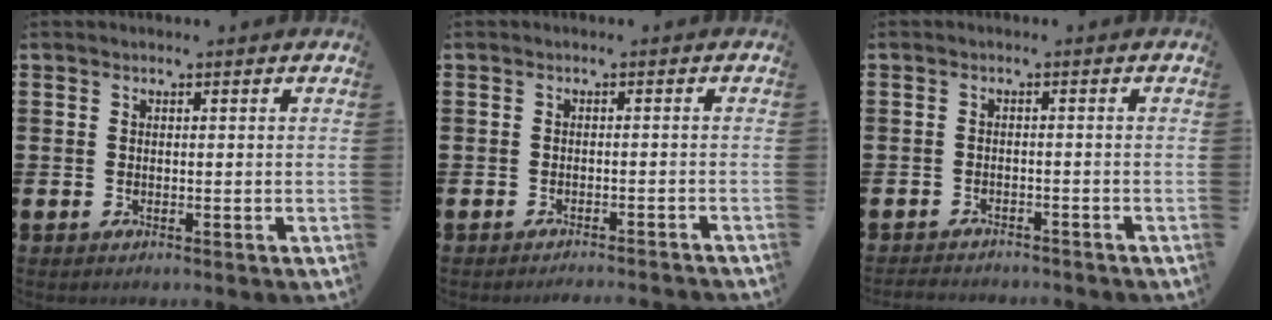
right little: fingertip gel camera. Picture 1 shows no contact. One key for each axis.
{"total": 1.2, "fx": -1.1, "fy": -0.2, "fz": 0.0, "tx": -0.001, "ty": 0.003, "tz": -0.024}
{"total": 1.6, "fx": -1.6, "fy": 0.0, "fz": -0.1, "tx": -0.004, "ty": 0.002, "tz": -0.035}